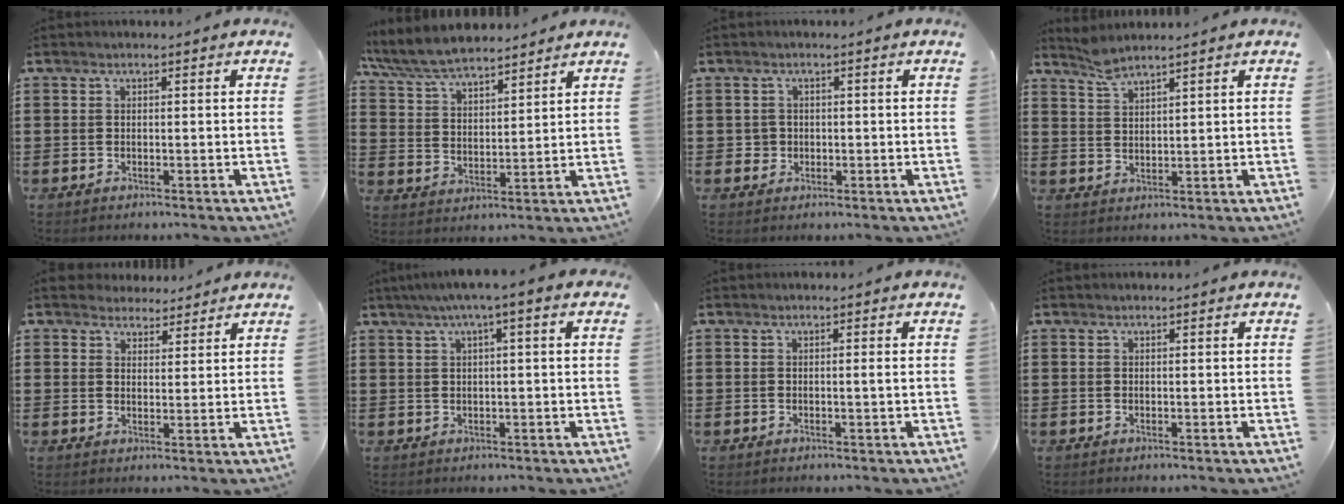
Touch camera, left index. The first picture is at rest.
{"total": 7.5, "force": [6.9, 1.5, 2.5], "torque": [-0.075, -0.023, 0.127]}
{"total": 1.8, "force": [0.0, 1.7, 0.4], "torque": [-0.015, 0.006, -0.004]}
{"total": 3.2, "force": [2.8, 0.5, 1.5], "torque": [-0.038, -0.001, 0.053]}
{"total": 3.6, "force": [3.2, 1.5, 0.0], "torque": [-0.013, 0.002, 0.063]}
{"total": 3.6, "force": [0.8, 0.1, 3.5], "torque": [-0.065, 0.000, 0.012]}
{"total": 0.8, "force": [0.1, -0.2, 0.8], "torque": [-0.016, -0.002, 0.000]}
{"total": 0.0}